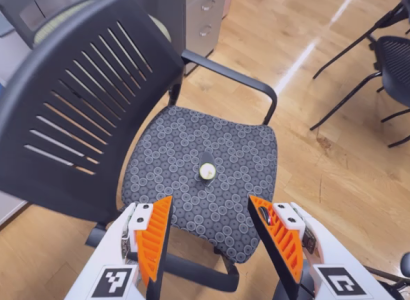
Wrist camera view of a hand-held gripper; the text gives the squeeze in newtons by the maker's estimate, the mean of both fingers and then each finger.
{"total": 0.0}